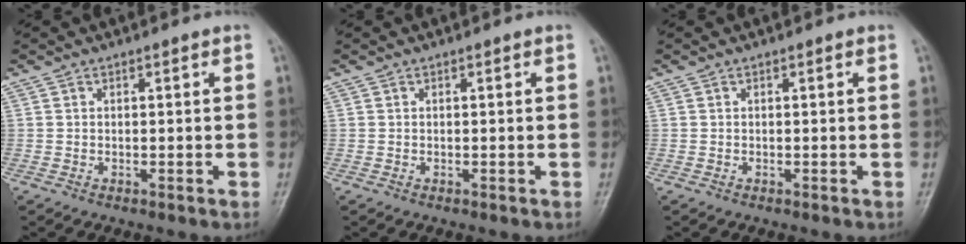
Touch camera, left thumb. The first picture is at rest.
{"total": 0.0}
{"total": 0.0}